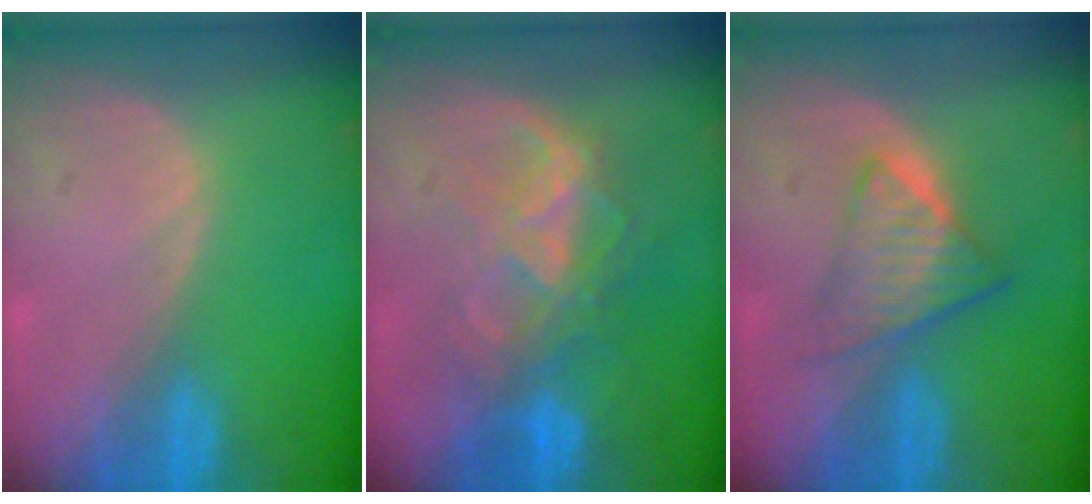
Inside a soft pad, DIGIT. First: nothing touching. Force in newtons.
{"total": 8.7, "press": 7.5, "slide": 4.3}
{"total": 6.2, "press": 5.4, "slide": 3.0}